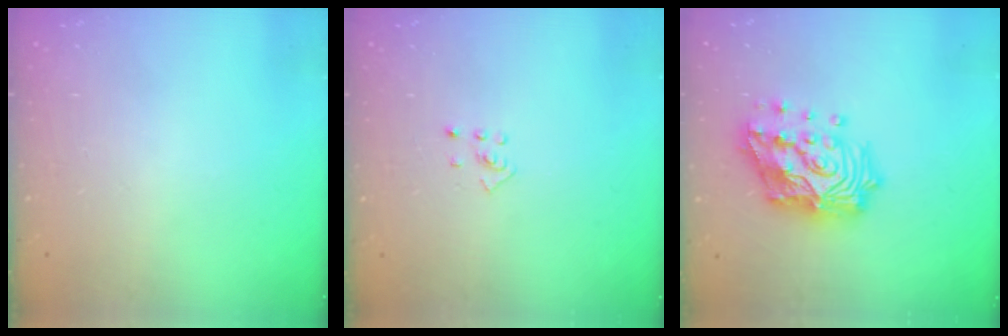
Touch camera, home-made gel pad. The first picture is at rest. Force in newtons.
{"total": 2.5, "press": 2.4, "slide": 0.8}
{"total": 25.6, "press": 25.5, "slide": 2.2}